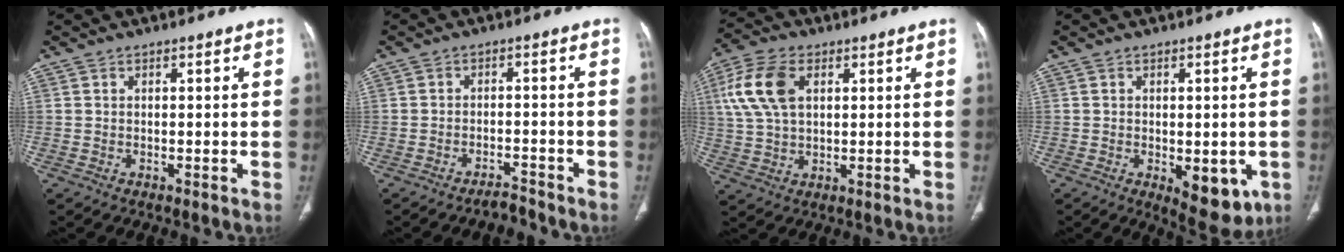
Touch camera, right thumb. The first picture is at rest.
{"total": 2.6, "force": [-2.5, 0.4, 0.3], "torque": [-0.007, 0.012, -0.042]}
{"total": 11.1, "force": [3.3, 6.6, 8.3], "torque": [-0.178, 0.008, 0.064]}
{"total": 8.6, "force": [-2.5, 4.3, 7.1], "torque": [-0.068, -0.009, -0.021]}